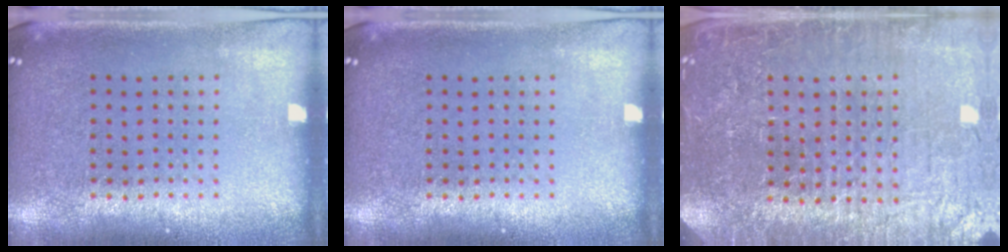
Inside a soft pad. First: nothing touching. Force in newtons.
{"total": 0.0}
{"total": 4.7, "press": 4.4, "slide": 1.6}